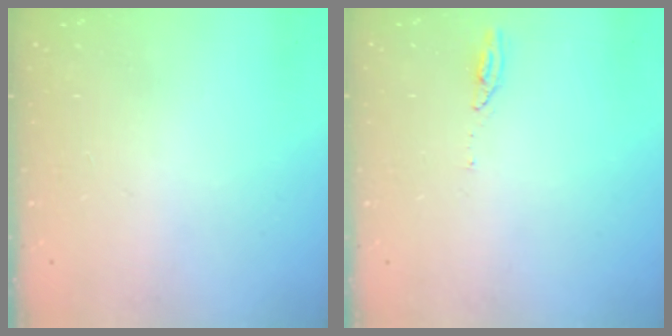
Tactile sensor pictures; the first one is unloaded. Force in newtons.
{"total": 3.3, "press": 3.3, "slide": 0.3}